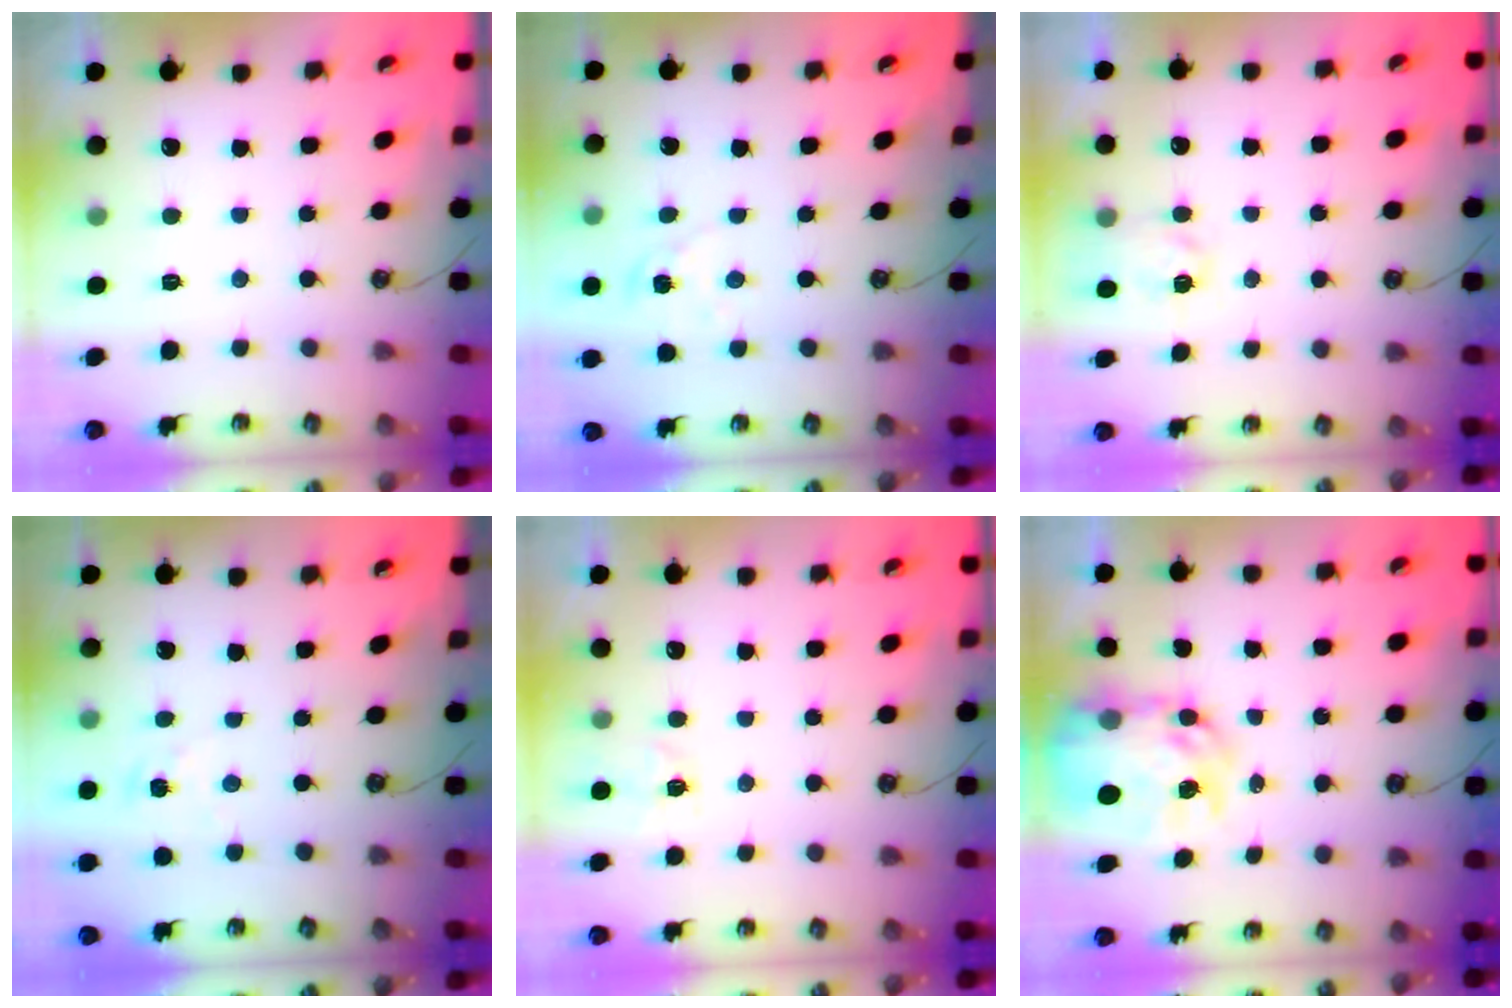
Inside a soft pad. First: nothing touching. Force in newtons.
{"total": 2.1, "press": 2.1, "slide": 0.2}
{"total": 4.4, "press": 4.4, "slide": 0.5}
{"total": 1.6, "press": 1.6, "slide": 0.2}
{"total": 4.4, "press": 4.4, "slide": 0.5}
{"total": 11.4, "press": 11.3, "slide": 0.9}